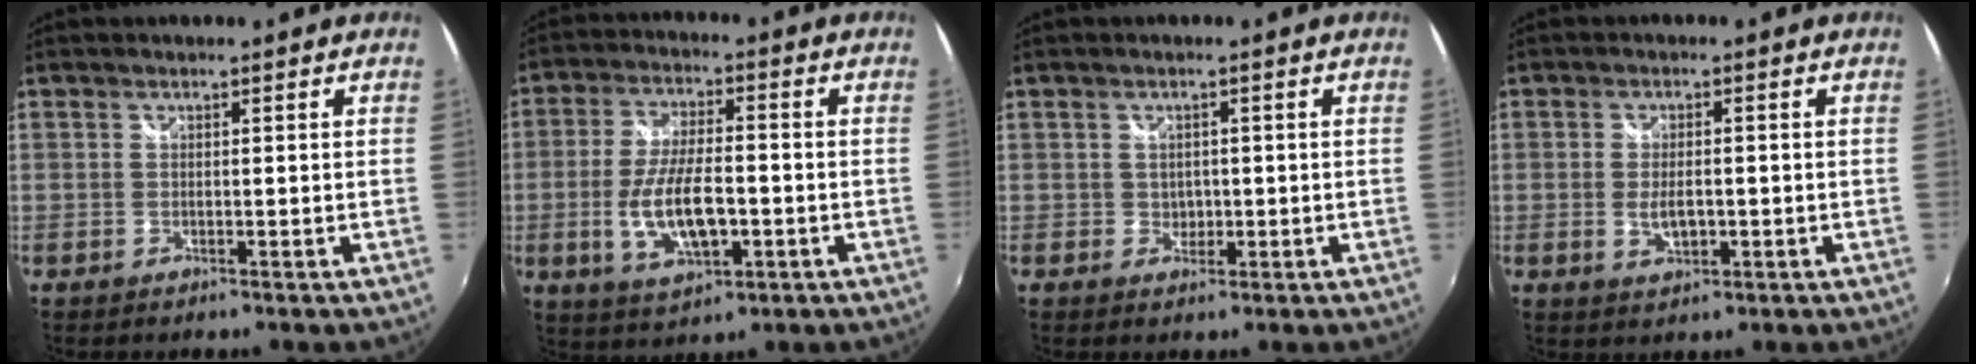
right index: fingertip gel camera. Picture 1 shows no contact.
{"total": 11.7, "force": [-2.7, 4.8, 10.3], "torque": [-0.204, -0.008, -0.044]}
{"total": 1.7, "force": [-0.1, 1.6, 0.4], "torque": [-0.001, 0.002, 0.001]}
{"total": 4.0, "force": [-0.8, 2.1, 3.3], "torque": [-0.063, -0.006, -0.011]}